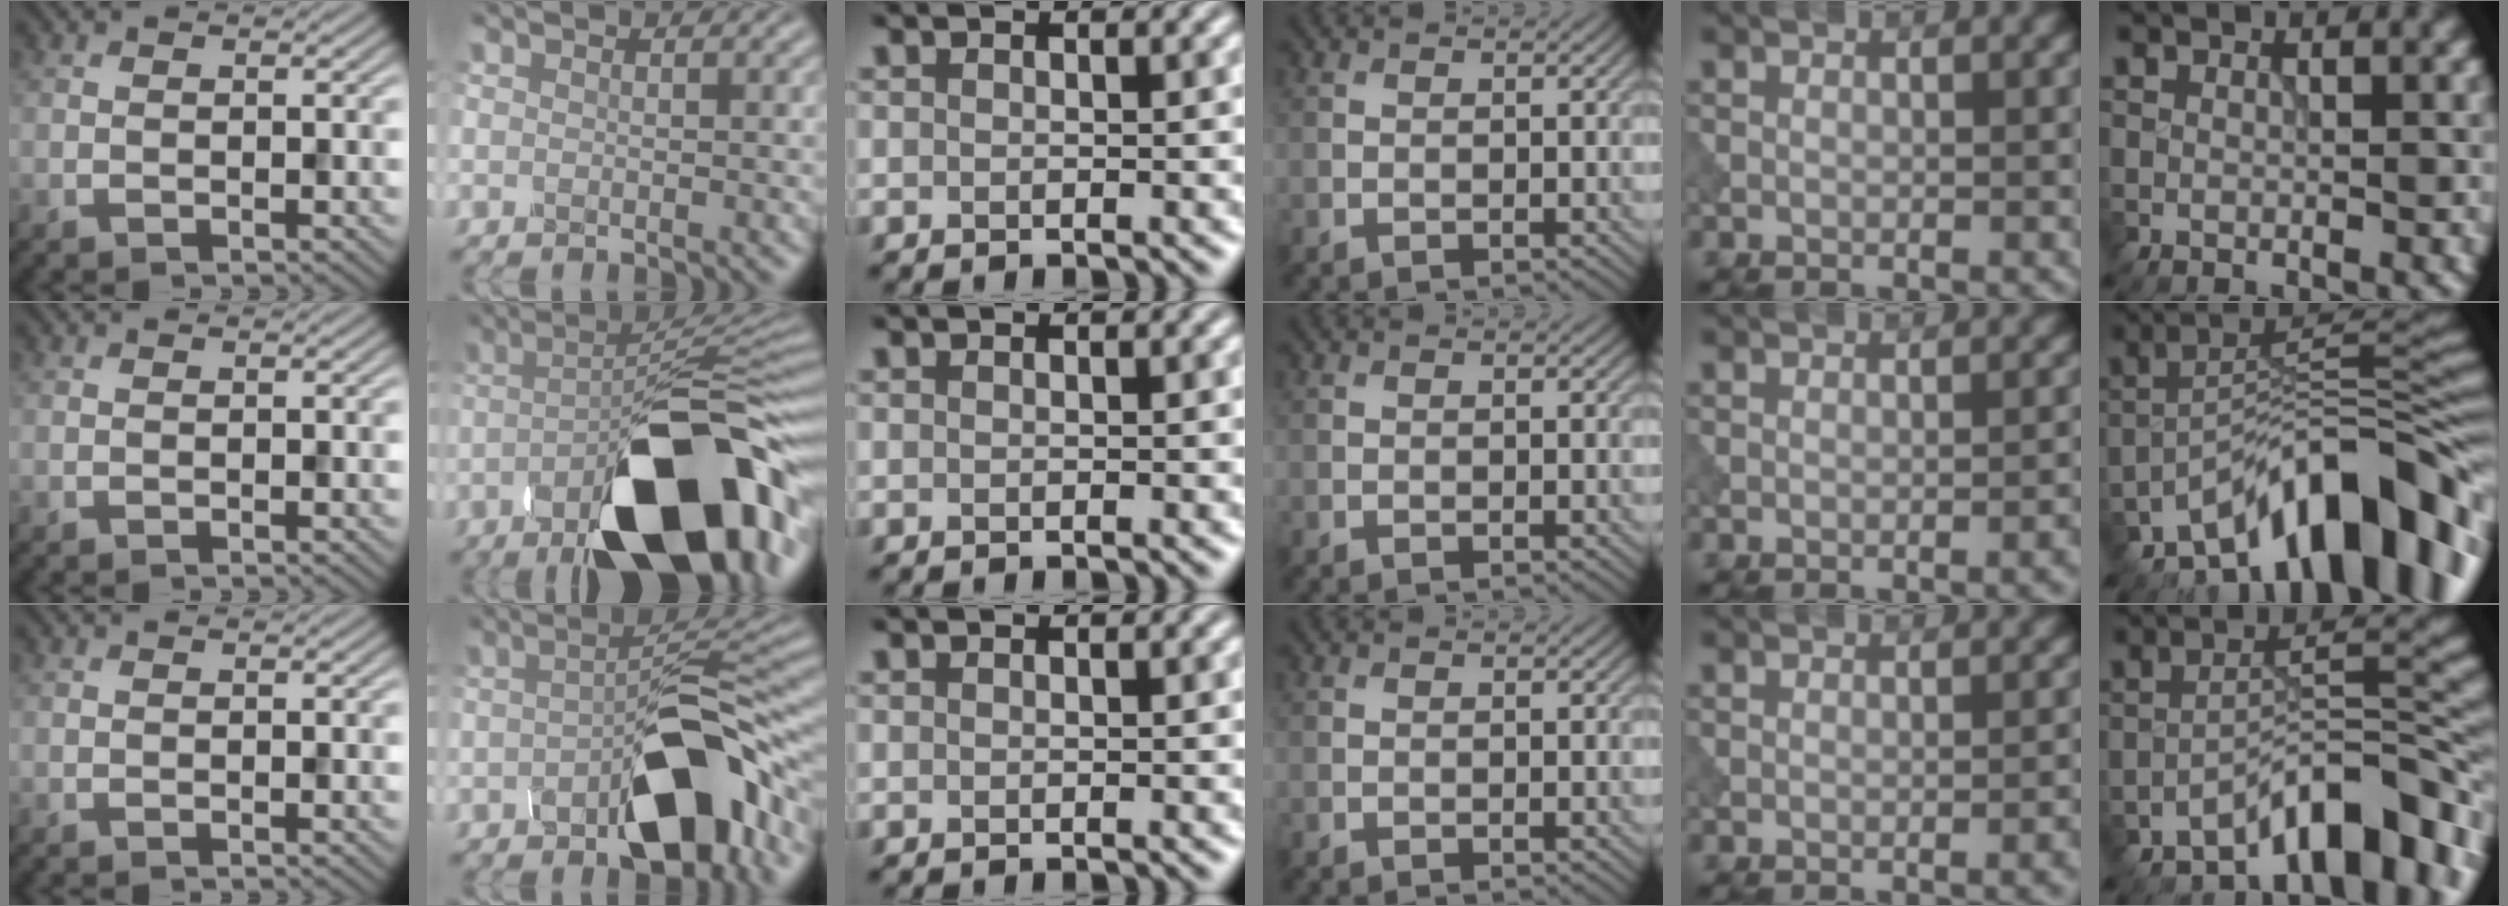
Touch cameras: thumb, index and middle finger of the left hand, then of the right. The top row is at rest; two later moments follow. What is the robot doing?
{"motion": "dispense", "object": "dispenser bottle"}